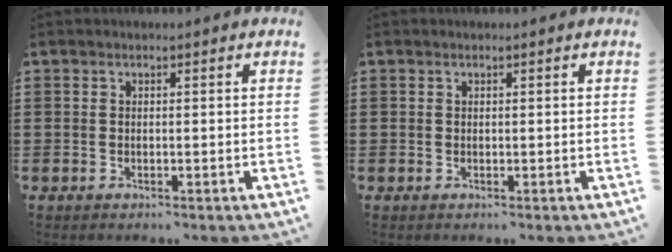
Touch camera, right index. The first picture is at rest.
{"total": 0.0}